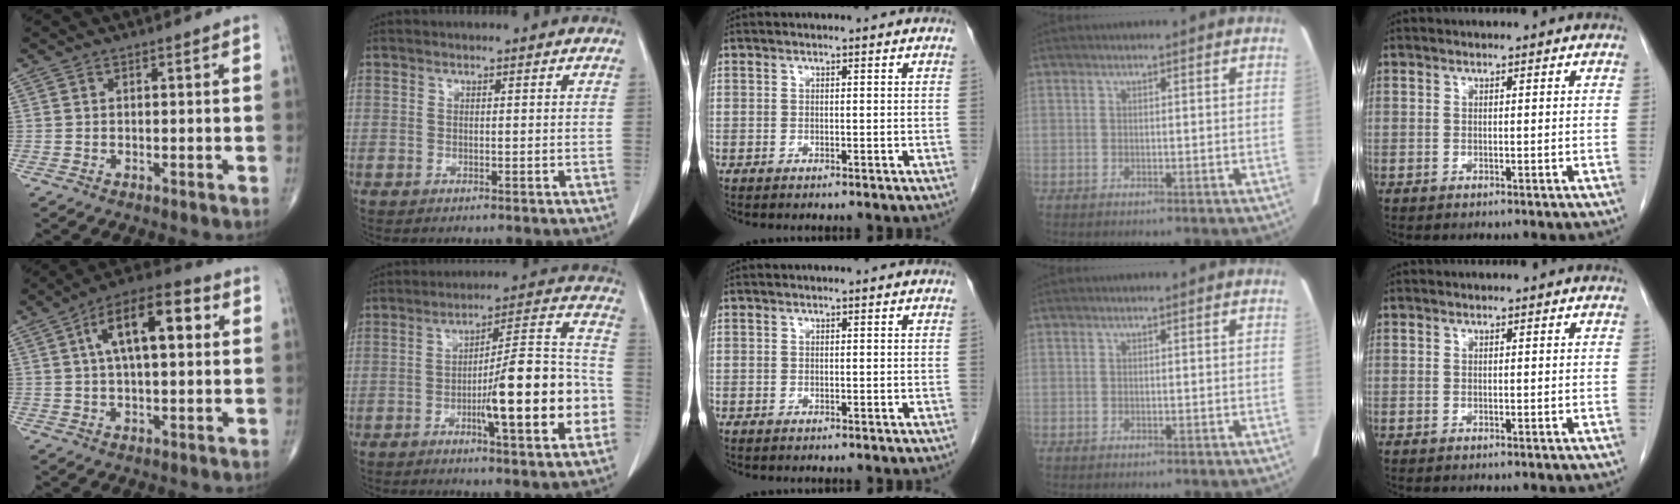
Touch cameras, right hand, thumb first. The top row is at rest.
{"thumb": {"total": 14.5, "force": [3.6, 6.2, 12.6], "torque": [-0.195, 0.025, 0.049]}, "index": {"total": 17.3, "force": [-4.7, 1.9, 16.5], "torque": [-0.243, 0.011, -0.068]}}